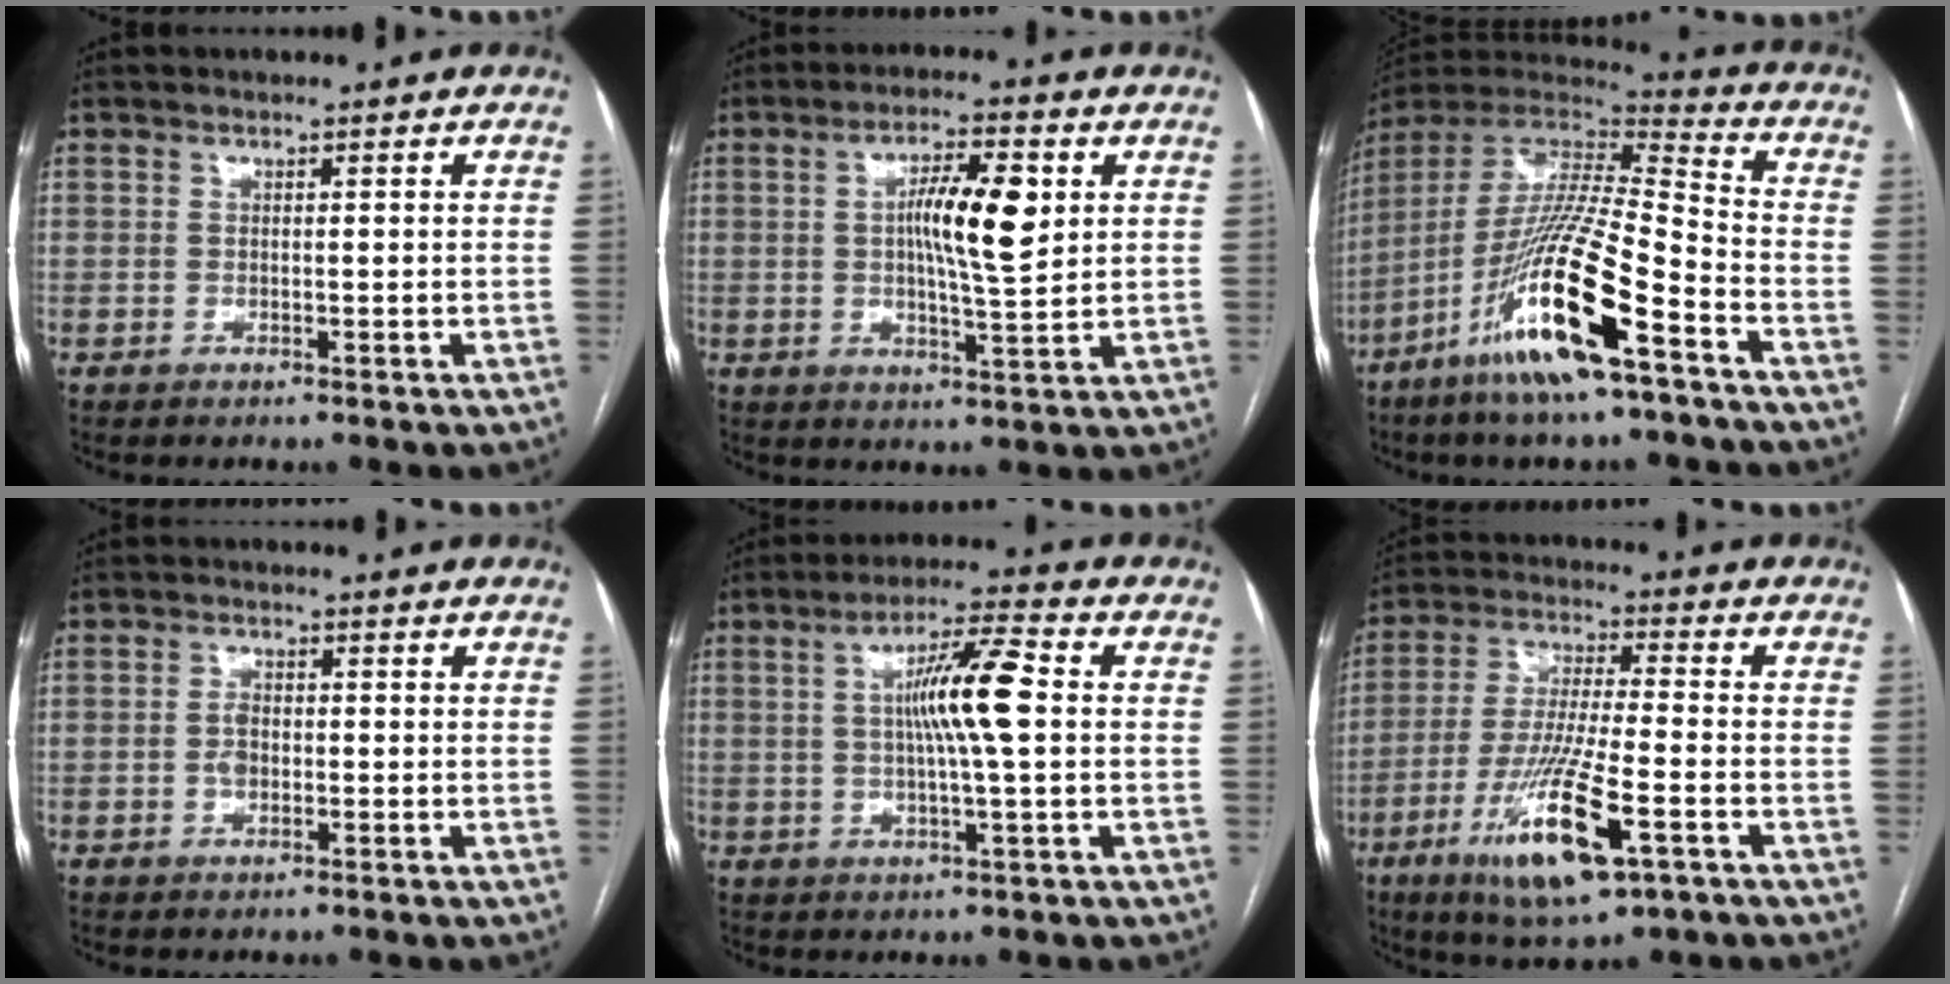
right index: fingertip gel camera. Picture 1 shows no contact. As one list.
[{"total": 9.1, "force": [1.9, 1.5, 8.8], "torque": [-0.151, 0.007, 0.032]}, {"total": 20.7, "force": [-10.5, 1.9, 17.8], "torque": [-0.378, -0.042, -0.201]}, {"total": 2.5, "force": [-0.5, 1.7, 1.8], "torque": [-0.035, 0.005, -0.010]}, {"total": 9.5, "force": [1.0, 0.4, 9.5], "torque": [-0.166, 0.010, 0.014]}, {"total": 14.9, "force": [-6.7, 2.1, 13.1], "torque": [-0.255, -0.026, -0.114]}]